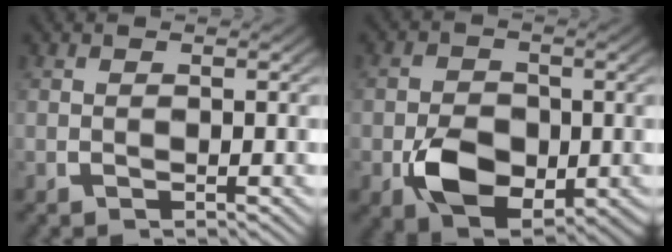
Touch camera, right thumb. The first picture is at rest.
{"total": 8.5, "force": [-2.1, 5.8, 5.9], "torque": [-0.121, -0.040, -0.017]}